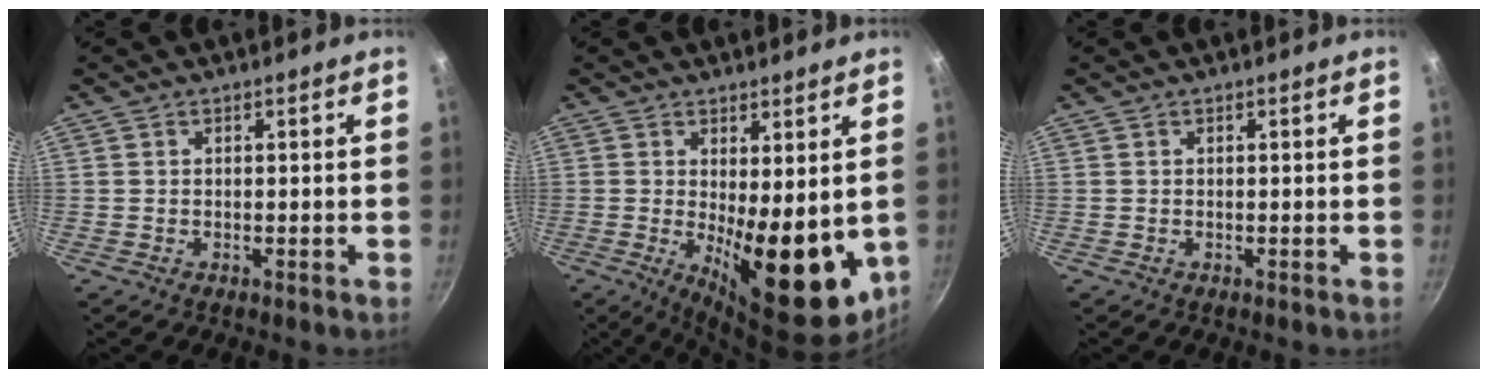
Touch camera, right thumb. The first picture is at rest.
{"total": 15.3, "force": [-0.6, 6.0, 14.0], "torque": [-0.161, -0.026, 0.008]}
{"total": 0.0}